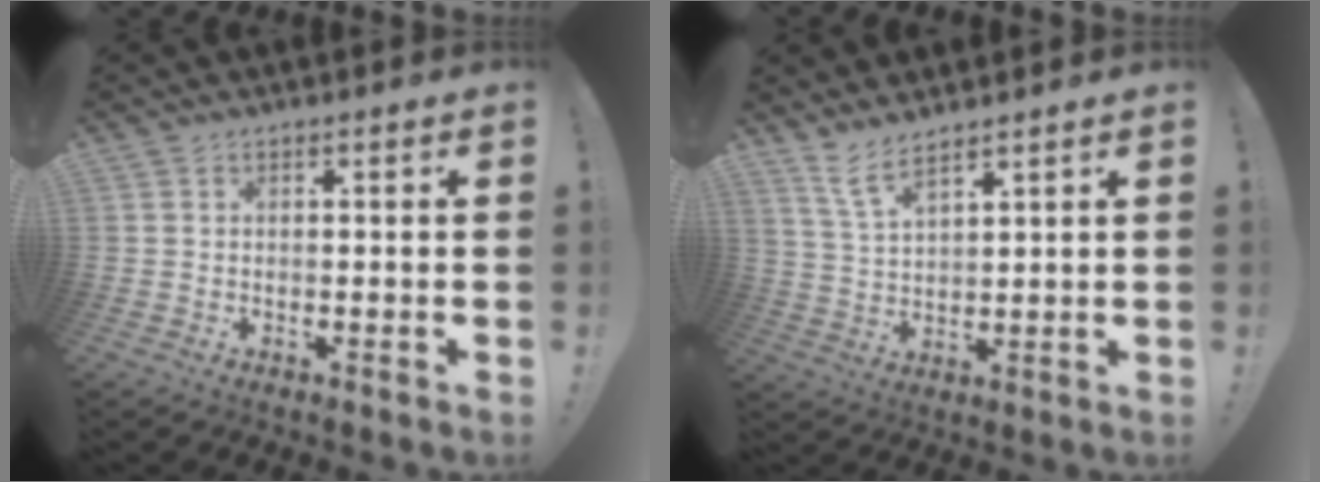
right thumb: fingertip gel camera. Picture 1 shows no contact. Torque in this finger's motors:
{"motor_torque": [-0.46, 0.25, 0.01, 0.01, 0.14]}